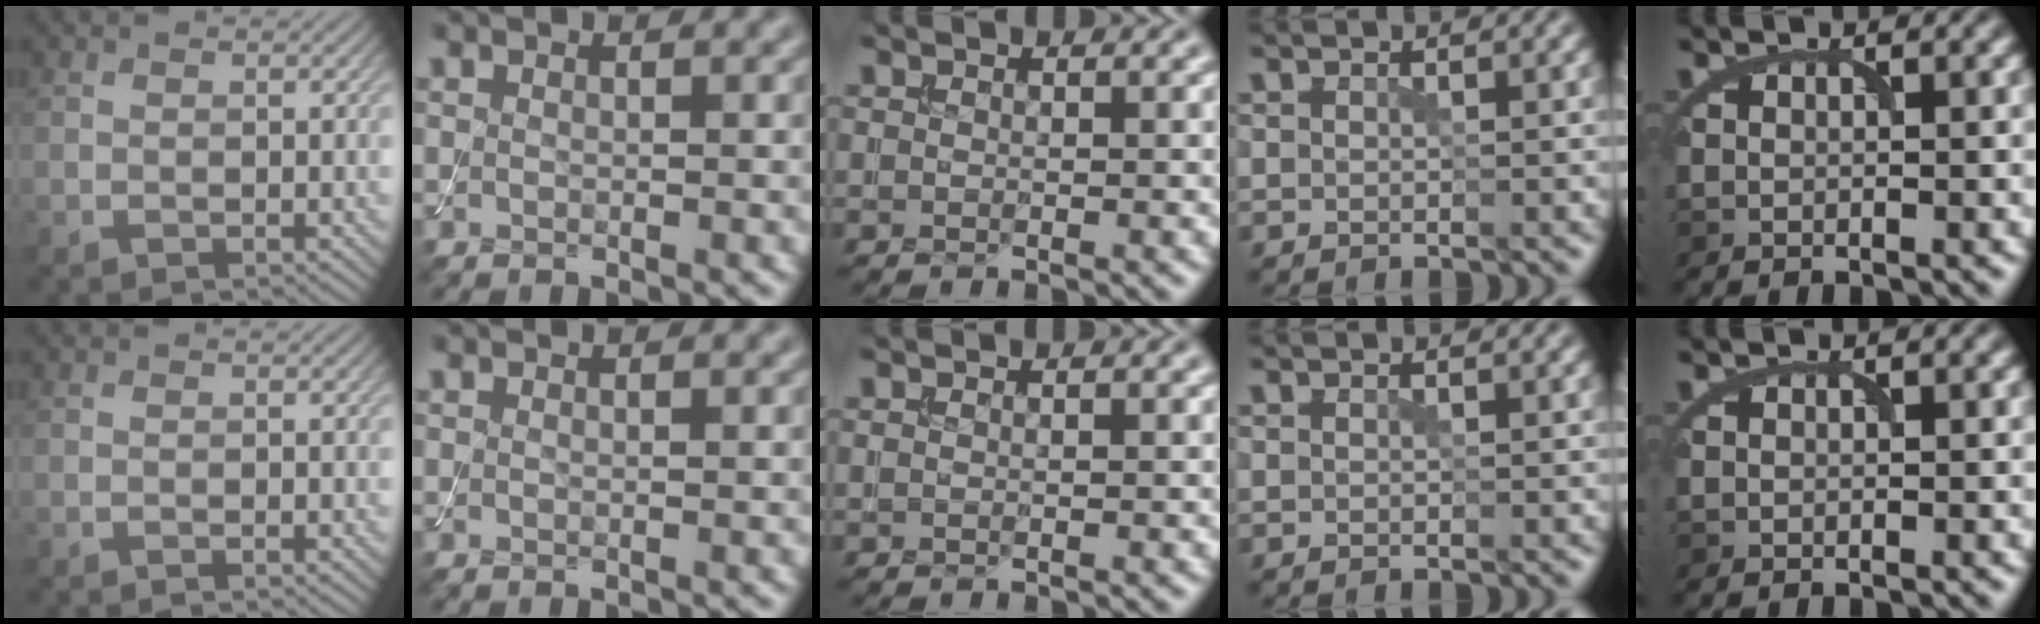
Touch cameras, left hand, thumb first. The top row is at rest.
{"thumb": {"total": 0.5, "force": [-0.3, 0.0, 0.4], "torque": [-0.008, -0.001, -0.008]}, "middle": {"total": 0.6, "force": [0.3, 0.3, 0.4], "torque": [0.002, -0.004, 0.002]}}